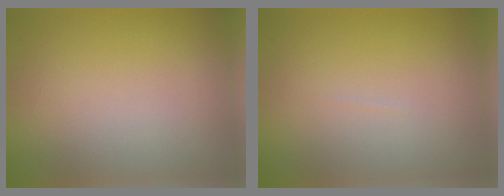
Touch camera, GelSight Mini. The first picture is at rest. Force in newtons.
{"total": 0.0}